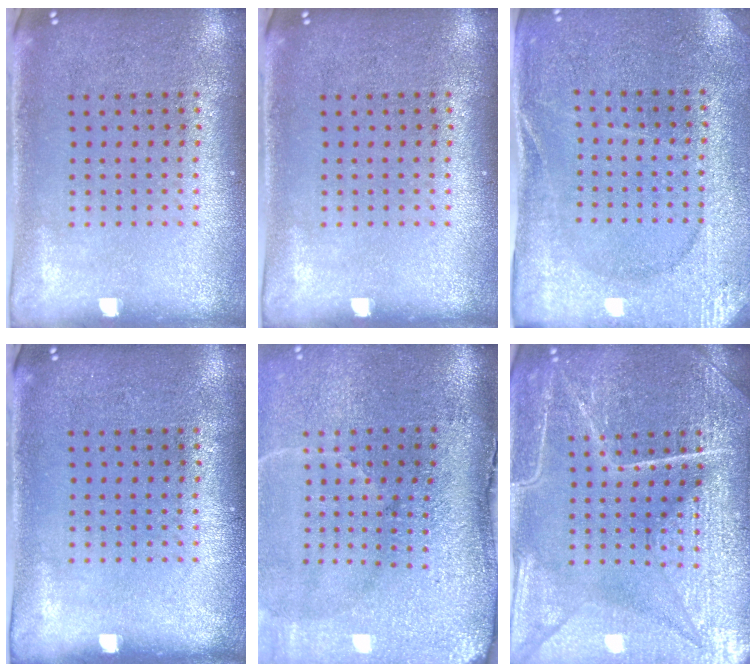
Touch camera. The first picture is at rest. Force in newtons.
{"total": 0.0}
{"total": 2.7, "press": 2.7, "slide": 0.3}
{"total": 0.0}
{"total": 5.0, "press": 4.1, "slide": 2.9}
{"total": 7.0, "press": 6.9, "slide": 0.8}